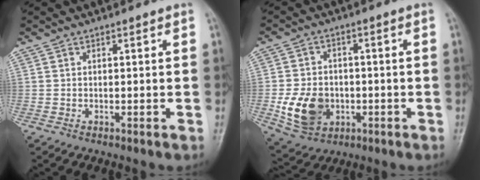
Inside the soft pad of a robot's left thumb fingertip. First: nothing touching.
{"total": 10.7, "force": [-2.4, 8.2, 6.5], "torque": [-0.097, 0.003, -0.034]}